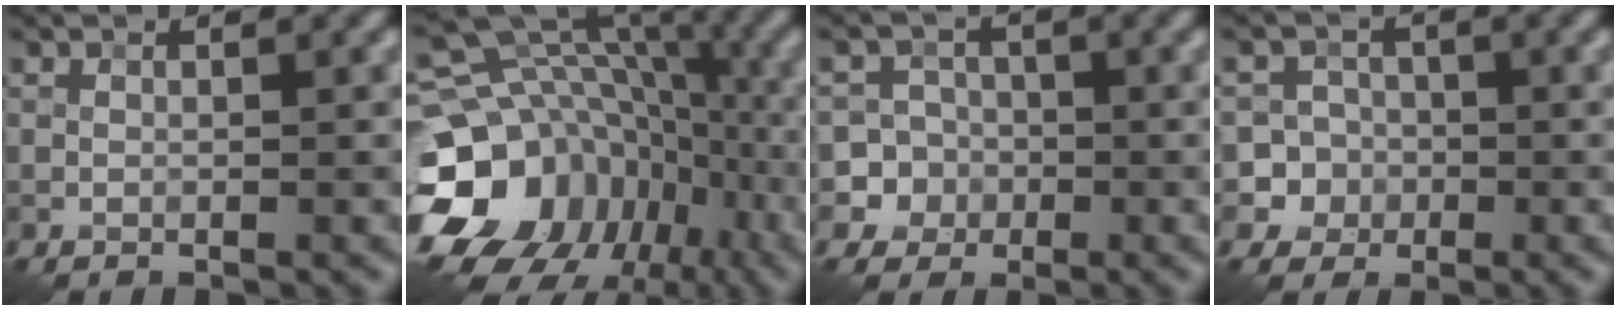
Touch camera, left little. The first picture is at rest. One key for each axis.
{"total": 17.6, "fx": -6.8, "fy": 13.9, "fz": 8.3, "tx": -0.186, "ty": 0.002, "tz": -0.096}
{"total": 5.6, "fx": -2.0, "fy": 5.3, "fz": 0.4, "tx": 0.013, "ty": 0.011, "tz": -0.055}
{"total": 4.9, "fx": -1.7, "fy": 4.6, "fz": 0.3, "tx": 0.018, "ty": 0.011, "tz": -0.047}